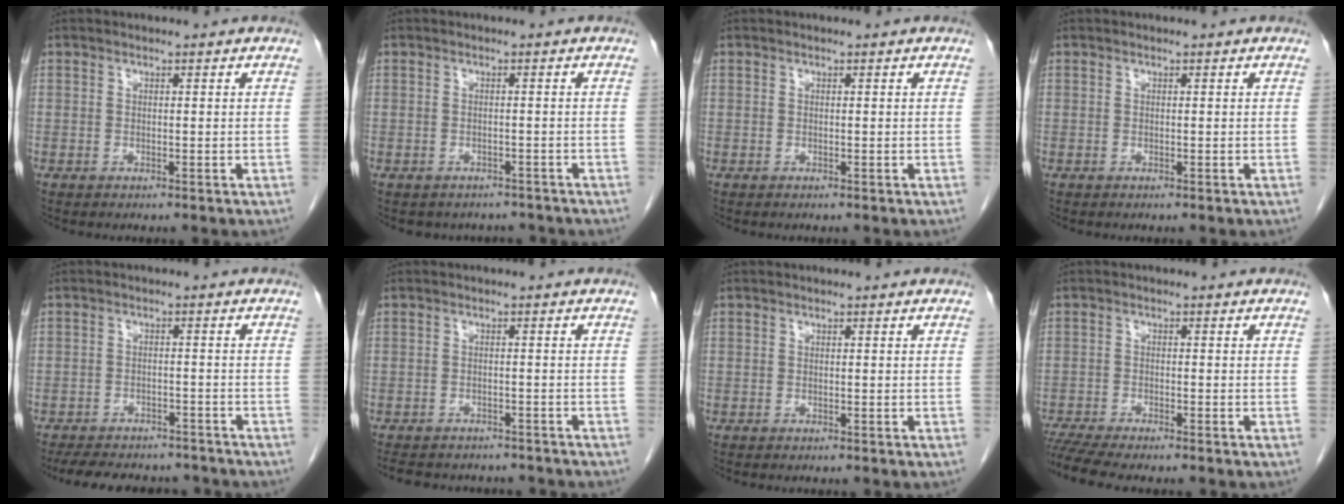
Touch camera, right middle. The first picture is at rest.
{"total": 5.1, "force": [-4.5, 2.5, 0.2], "torque": [0.003, 0.008, -0.049]}
{"total": 0.0}
{"total": 0.0}
{"total": 13.0, "force": [-11.4, 4.7, 4.1], "torque": [-0.078, 0.005, -0.145]}
{"total": 12.3, "force": [-10.8, 4.4, 3.8], "torque": [-0.076, 0.006, -0.126]}
{"total": 0.5, "force": [-0.5, 0.1, 0.2], "torque": [-0.004, -0.001, -0.009]}
{"total": 7.5, "force": [-6.6, 0.4, 3.5], "torque": [-0.054, -0.012, -0.108]}